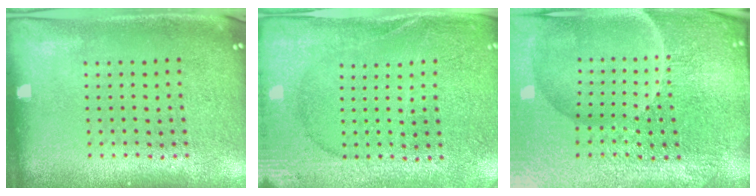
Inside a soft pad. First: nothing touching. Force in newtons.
{"total": 2.7, "press": 2.7, "slide": 0.2}
{"total": 5.7, "press": 5.3, "slide": 2.0}